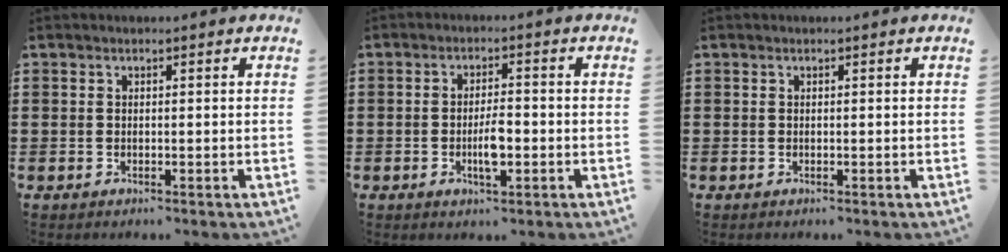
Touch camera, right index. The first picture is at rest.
{"total": 4.3, "force": [-1.1, 1.3, 4.0], "torque": [-0.077, 0.003, -0.022]}
{"total": 0.0}